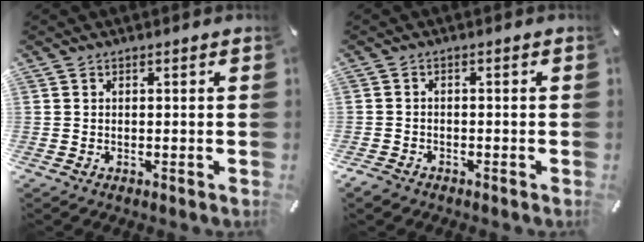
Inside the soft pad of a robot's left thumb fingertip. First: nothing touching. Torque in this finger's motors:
{"motor_torque": [0.00, 0.00, 0.00, 0.00, 0.00]}